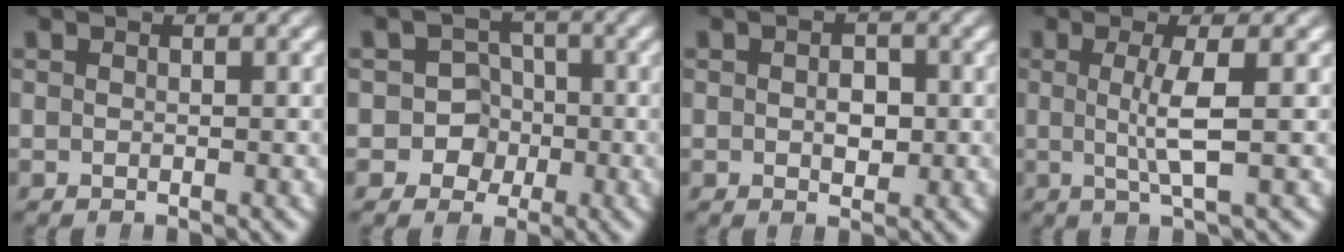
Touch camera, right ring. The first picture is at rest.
{"total": 7.7, "force": [-1.8, 7.3, 1.8], "torque": [-0.057, -0.025, -0.036]}
{"total": 1.7, "force": [-0.1, 1.2, 1.3], "torque": [-0.020, -0.003, -0.001]}
{"total": 3.2, "force": [0.1, -0.4, 3.1], "torque": [-0.067, -0.009, 0.006]}